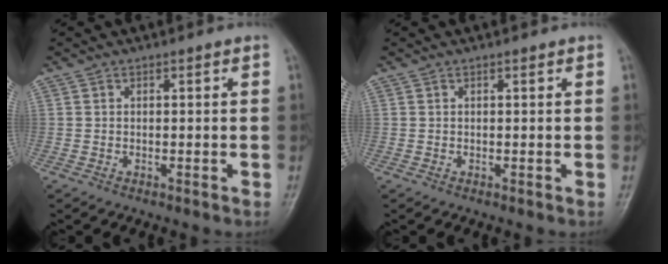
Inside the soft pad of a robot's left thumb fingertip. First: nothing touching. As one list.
[{"total": 0.0}]